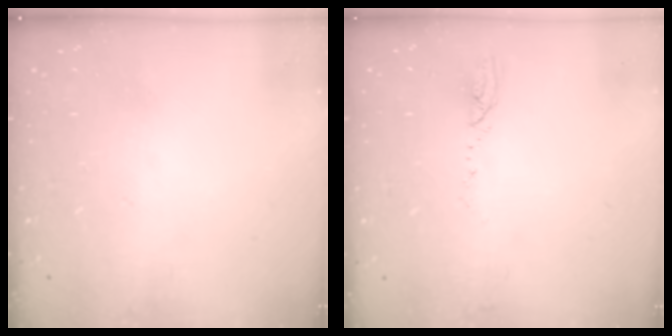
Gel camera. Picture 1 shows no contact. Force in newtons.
{"total": 2.6, "press": 2.6, "slide": 0.3}